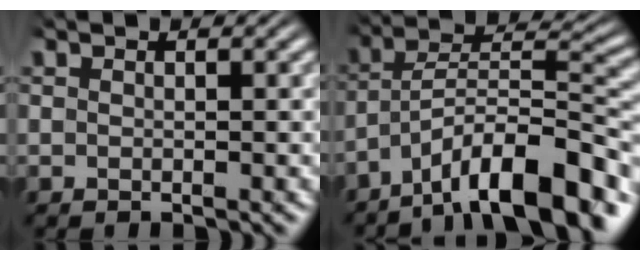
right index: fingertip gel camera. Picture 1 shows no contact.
{"total": 8.6, "force": [-3.6, 3.4, 7.0], "torque": [-0.112, -0.008, -0.053]}